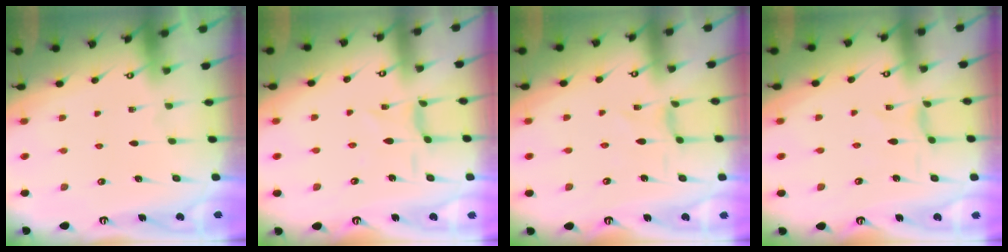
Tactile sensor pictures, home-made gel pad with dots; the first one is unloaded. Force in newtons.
{"total": 3.2, "press": 3.1, "slide": 0.7}
{"total": 0.0}
{"total": 1.1, "press": 1.0, "slide": 0.1}